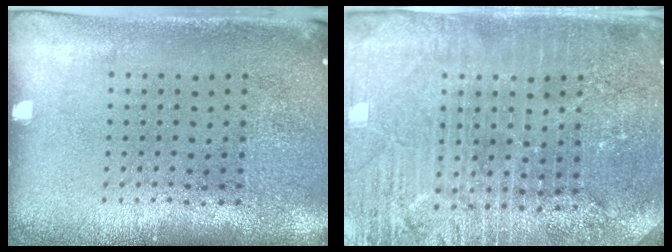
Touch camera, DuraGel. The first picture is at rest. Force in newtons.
{"total": 4.0, "press": 3.8, "slide": 1.2}